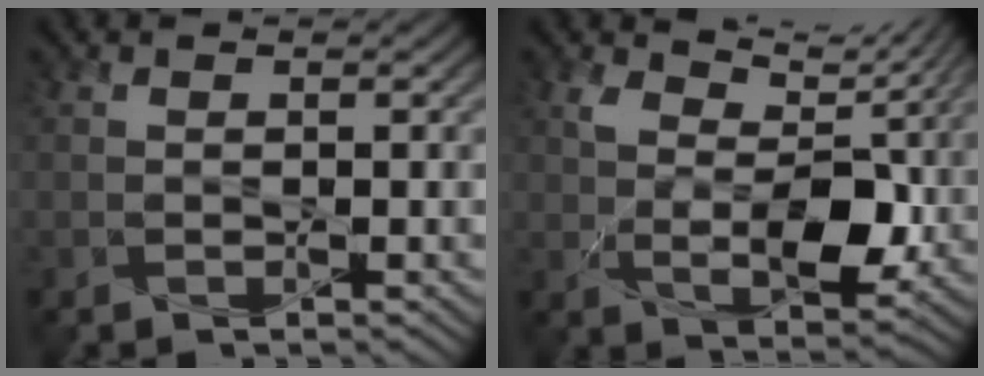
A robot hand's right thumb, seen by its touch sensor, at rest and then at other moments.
{"total": 7.6, "force": [3.5, 3.7, 5.6], "torque": [-0.115, -0.012, 0.065]}